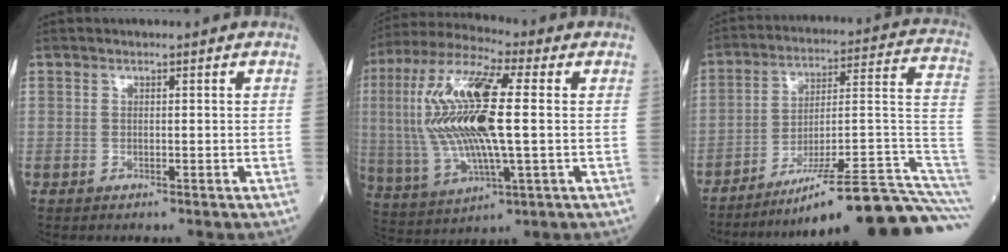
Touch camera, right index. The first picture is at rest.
{"total": 18.6, "force": [1.4, 3.6, 18.2], "torque": [-0.393, 0.009, 0.026]}
{"total": 23.9, "force": [-18.7, -0.6, 14.9], "torque": [-0.121, 0.028, -0.276]}